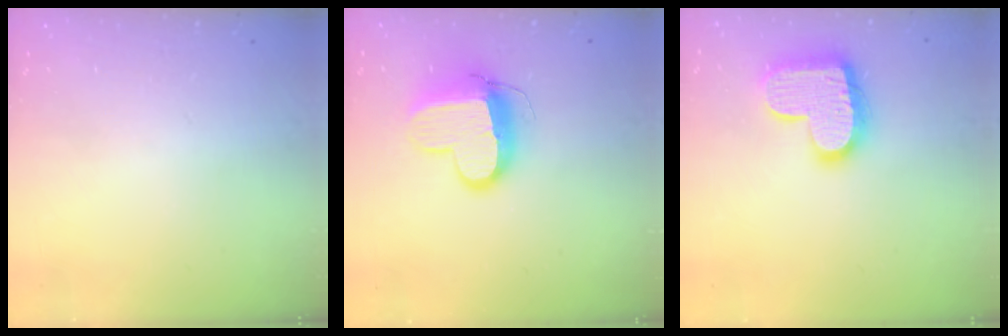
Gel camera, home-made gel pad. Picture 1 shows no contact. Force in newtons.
{"total": 12.7, "press": 12.6, "slide": 1.4}
{"total": 16.3, "press": 16.3, "slide": 1.3}